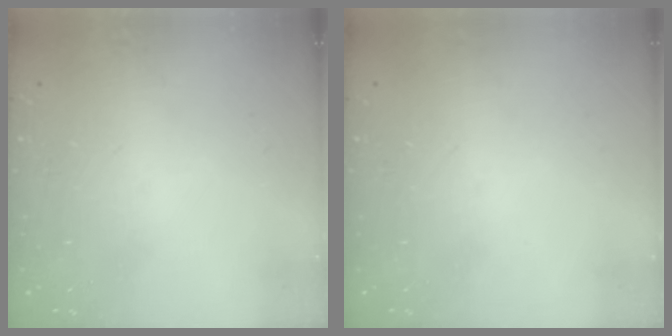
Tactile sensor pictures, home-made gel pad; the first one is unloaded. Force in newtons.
{"total": 0.0}